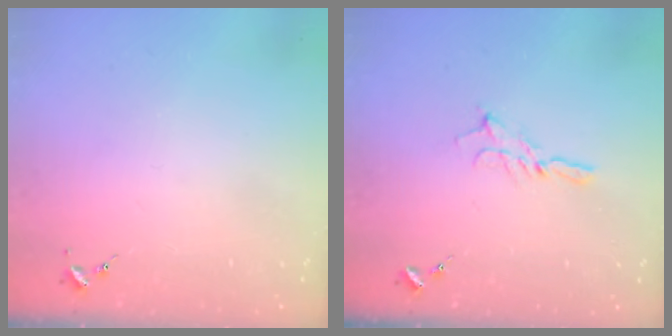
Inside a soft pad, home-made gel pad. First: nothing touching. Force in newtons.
{"total": 5.6, "press": 5.6, "slide": 0.2}